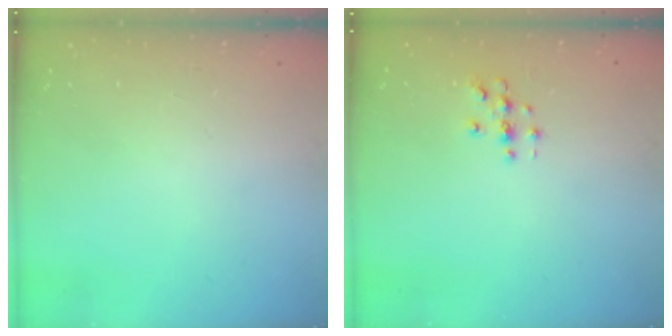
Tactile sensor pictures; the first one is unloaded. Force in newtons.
{"total": 2.9, "press": 2.9, "slide": 0.3}